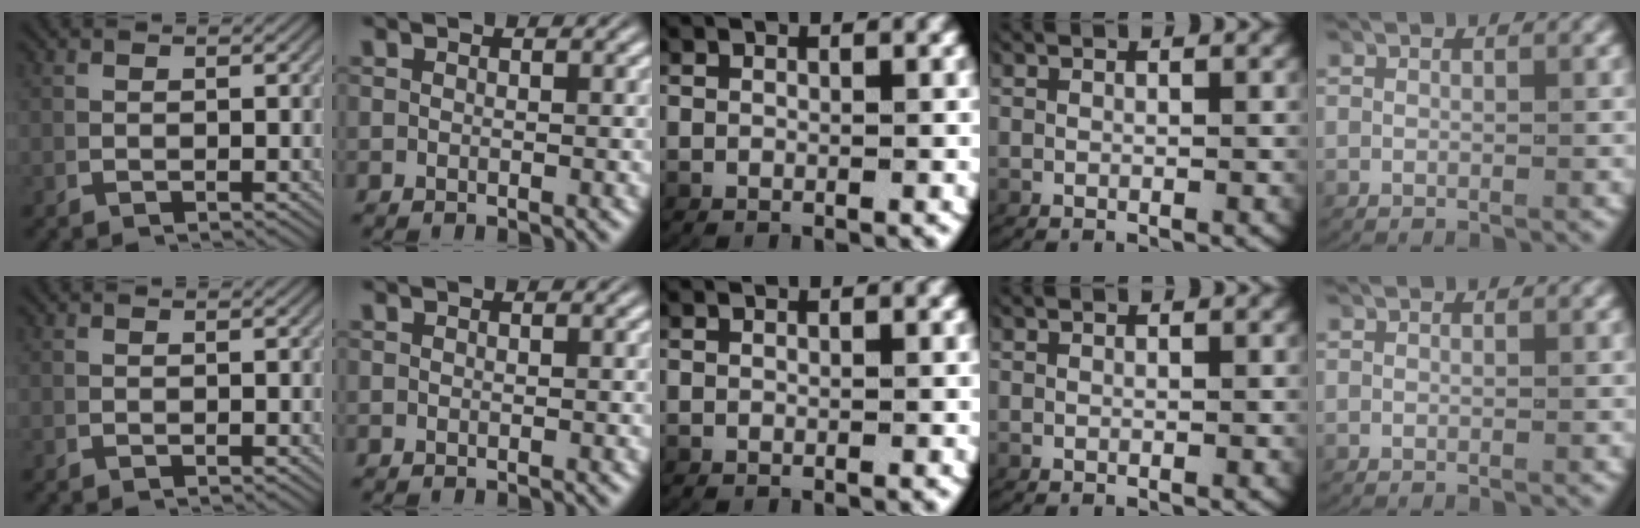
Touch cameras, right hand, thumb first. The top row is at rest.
{}